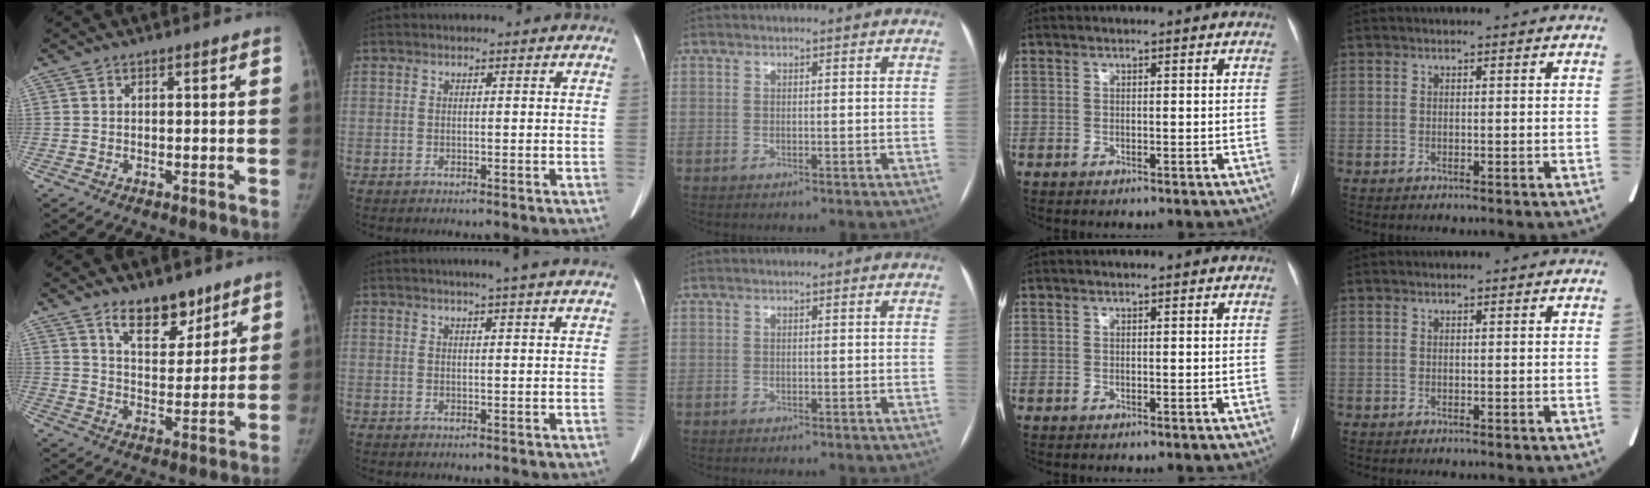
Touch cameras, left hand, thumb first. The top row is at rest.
{"thumb": {"total": 9.7, "force": [6.9, 4.8, 4.9], "torque": [-0.042, -0.049, 0.117]}, "index": {"total": 6.0, "force": [5.0, -0.5, 3.2], "torque": [-0.043, 0.015, 0.056]}}